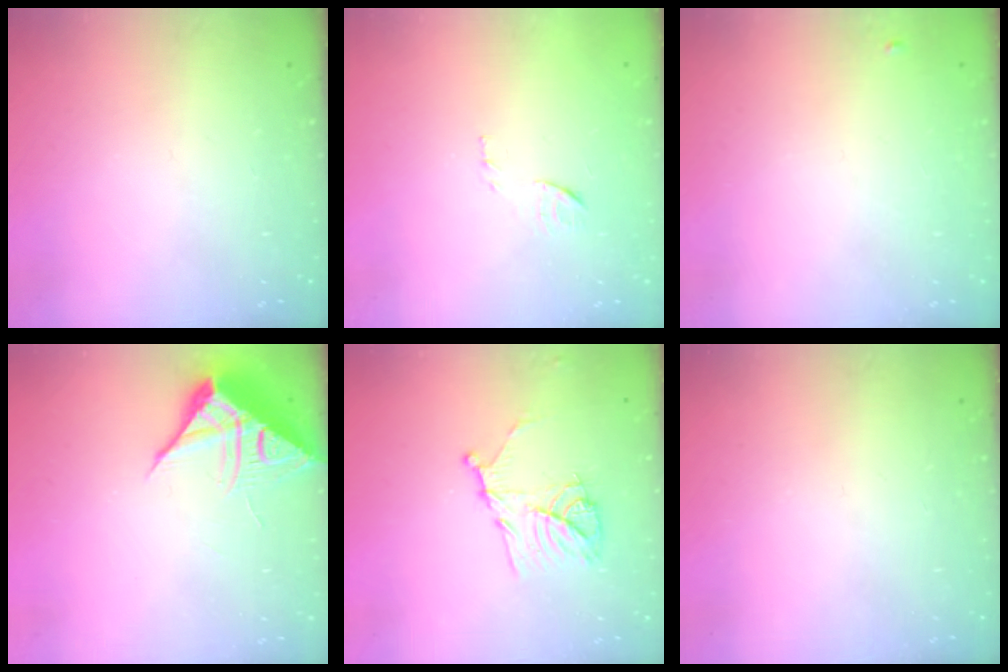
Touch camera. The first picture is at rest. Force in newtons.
{"total": 6.9, "press": 6.9, "slide": 0.7}
{"total": 3.9, "press": 3.8, "slide": 0.6}
{"total": 9.7, "press": 9.7, "slide": 0.5}
{"total": 11.8, "press": 11.8, "slide": 0.5}
{"total": 0.0}